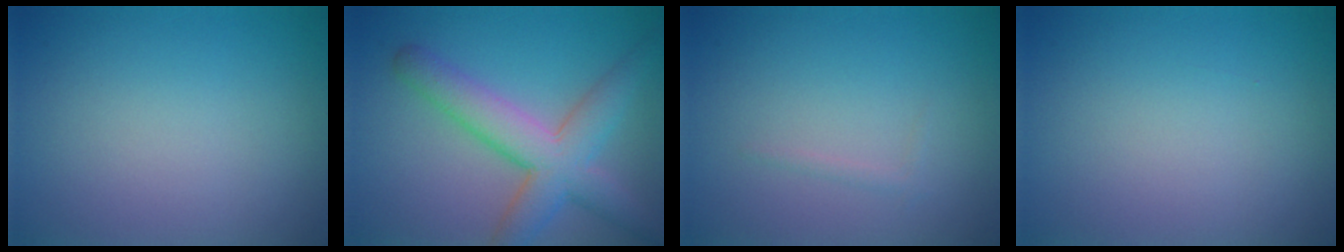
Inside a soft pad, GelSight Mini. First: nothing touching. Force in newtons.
{"total": 6.4, "press": 6.4, "slide": 0.5}
{"total": 0.6, "press": 0.6, "slide": 0.1}
{"total": 0.0}